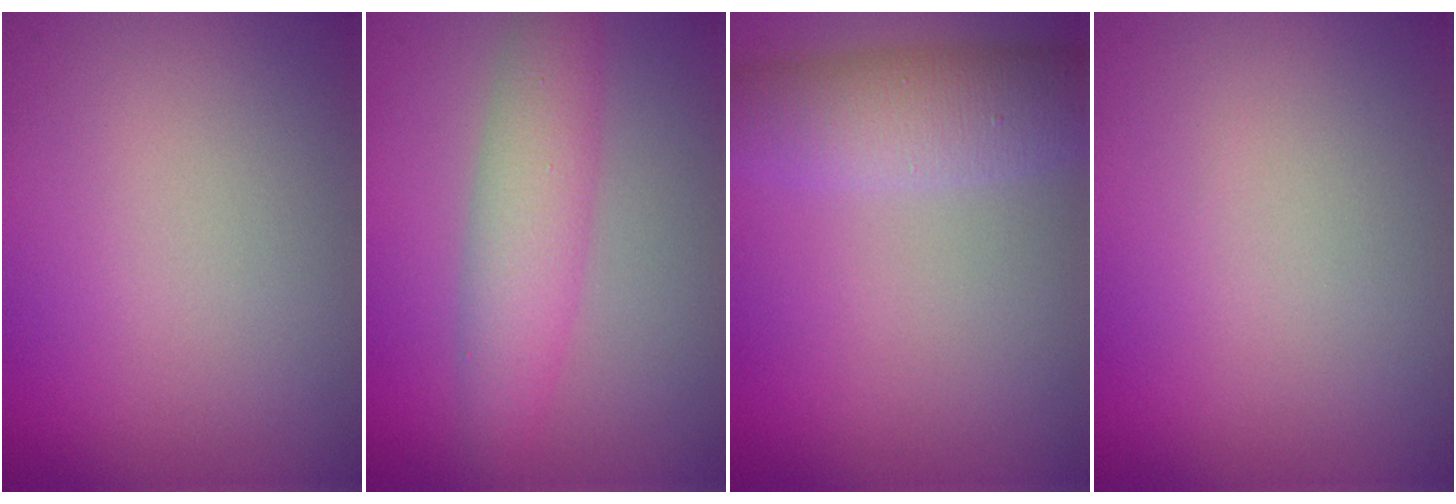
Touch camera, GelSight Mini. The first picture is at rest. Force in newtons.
{"total": 4.2, "press": 4.2, "slide": 0.1}
{"total": 5.2, "press": 5.2, "slide": 0.1}
{"total": 0.0}